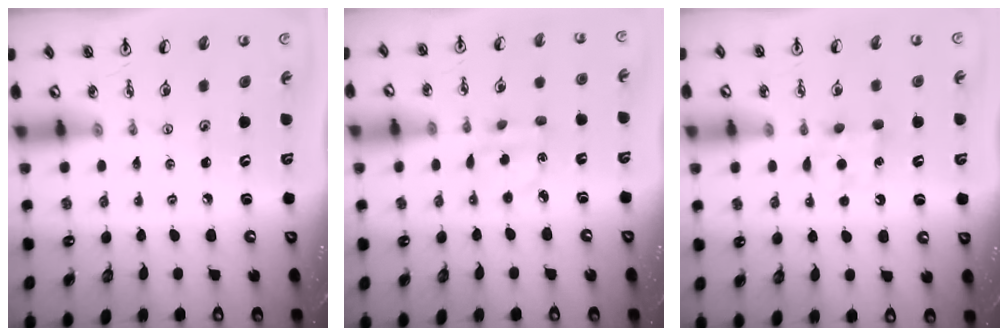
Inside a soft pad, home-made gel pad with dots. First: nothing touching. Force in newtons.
{"total": 2.2, "press": 2.2, "slide": 0.2}
{"total": 5.5, "press": 5.5, "slide": 0.6}